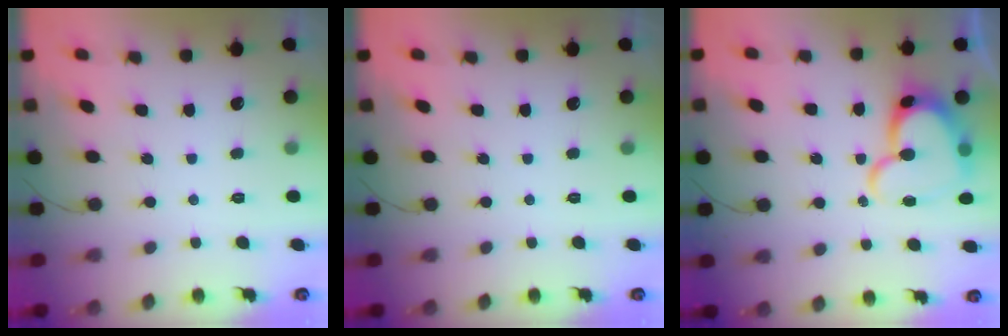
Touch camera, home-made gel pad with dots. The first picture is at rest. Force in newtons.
{"total": 0.0}
{"total": 17.4, "press": 17.3, "slide": 1.6}